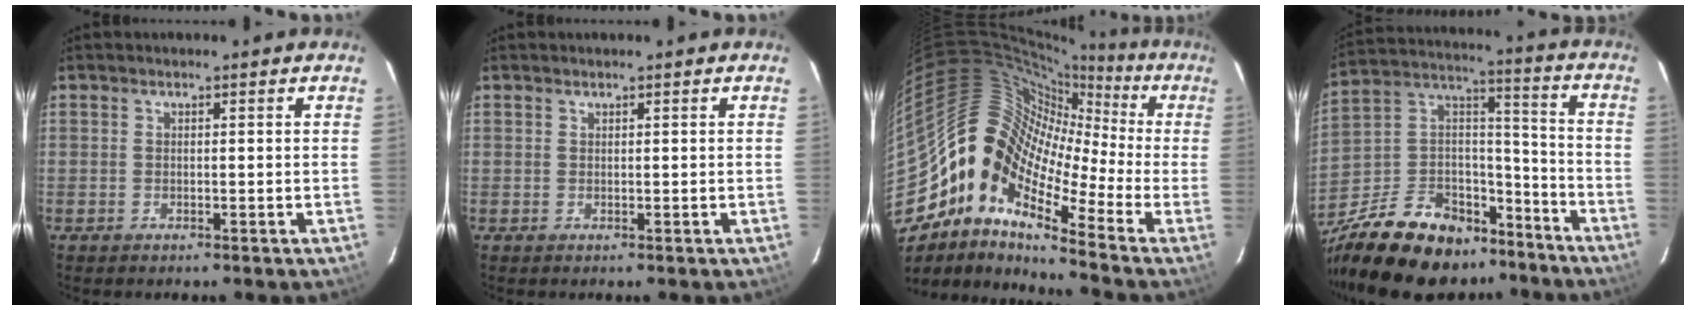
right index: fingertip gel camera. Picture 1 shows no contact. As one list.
[{"total": 0.0}, {"total": 15.5, "force": [-6.1, 9.1, 11.0], "torque": [-0.170, 0.006, -0.141]}, {"total": 28.3, "force": [-20.4, 14.3, 13.3], "torque": [-0.292, 0.050, -0.307]}]